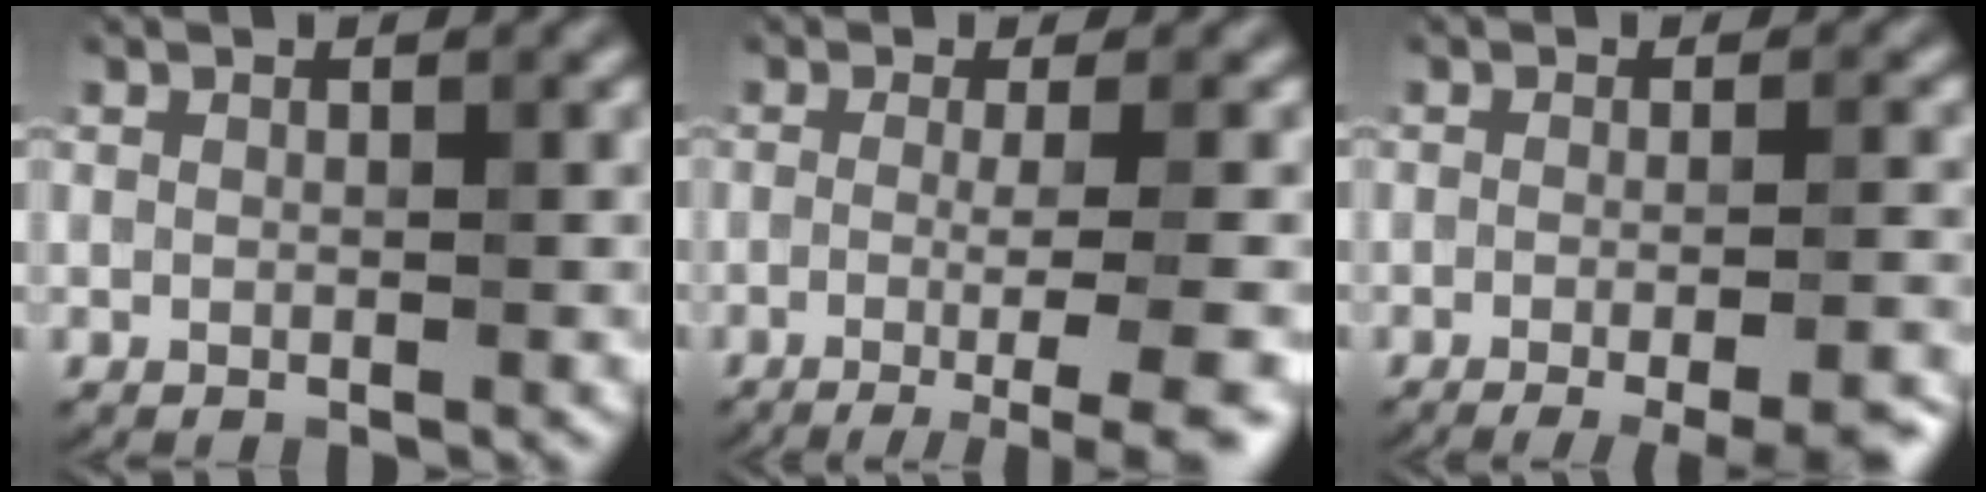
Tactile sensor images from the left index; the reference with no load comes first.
{"total": 6.0, "force": [-1.7, 1.4, 5.6], "torque": [-0.070, -0.004, -0.028]}
{"total": 8.5, "force": [-4.5, 2.9, 6.5], "torque": [-0.052, -0.003, -0.039]}